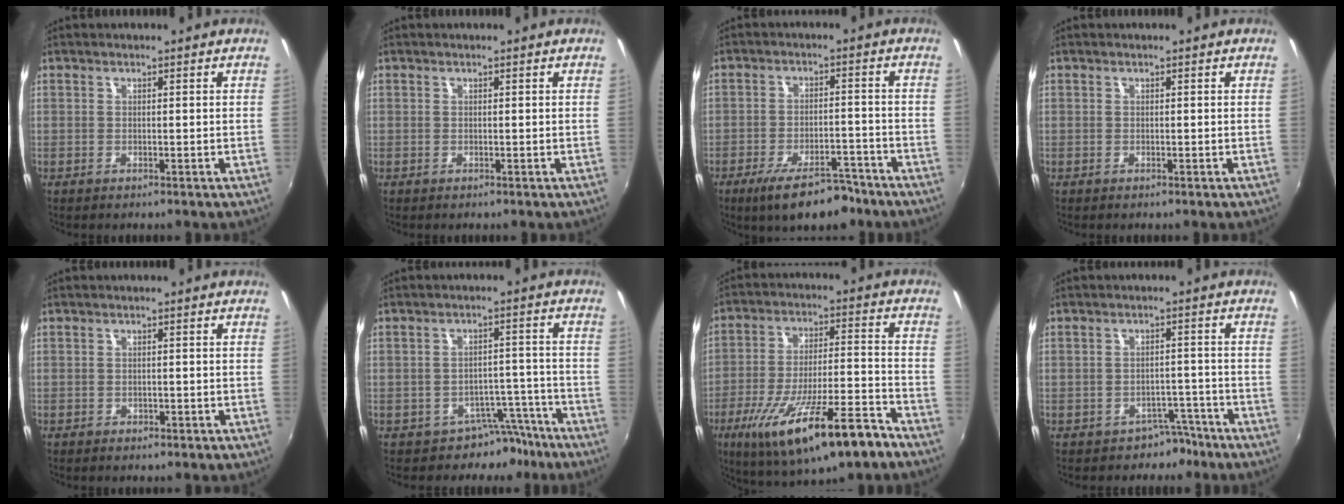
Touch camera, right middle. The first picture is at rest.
{"total": 0.0}
{"total": 10.5, "force": [-7.7, 3.6, 6.2], "torque": [-0.125, -0.009, -0.117]}
{"total": 0.0}
{"total": 1.8, "force": [-1.0, 1.2, 0.9], "torque": [-0.016, -0.007, -0.014]}
{"total": 6.6, "force": [-5.2, 4.0, 0.8], "torque": [-0.005, 0.032, -0.063]}
{"total": 20.3, "force": [-12.2, 4.6, 15.6], "torque": [-0.279, -0.046, -0.191]}
{"total": 4.2, "force": [-3.1, 2.8, 0.5], "torque": [-0.008, 0.020, -0.037]}